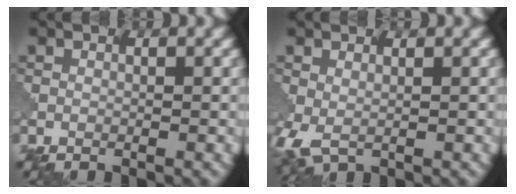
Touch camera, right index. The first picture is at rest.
{"total": 2.4, "force": [-0.1, 1.3, 2.0], "torque": [-0.056, -0.003, -0.003]}